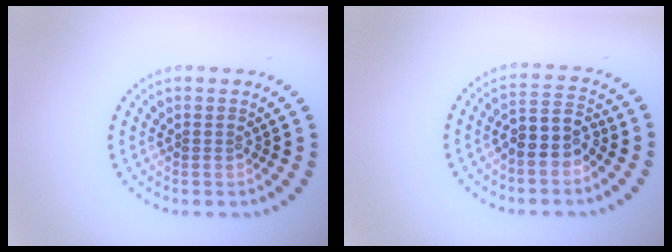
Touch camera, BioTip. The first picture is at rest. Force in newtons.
{"total": 3.3, "press": 3.0, "slide": 1.5}